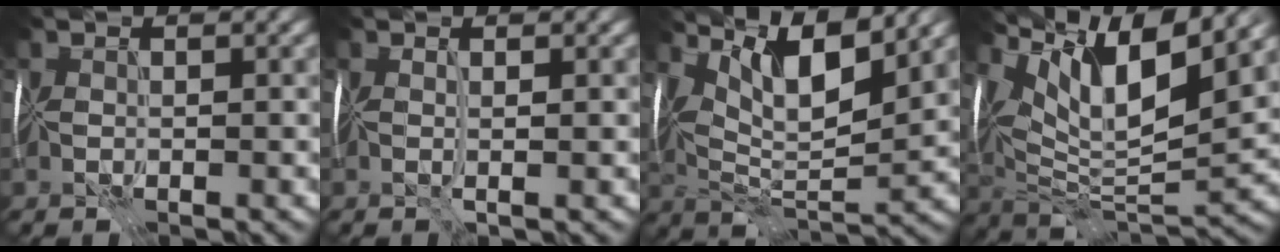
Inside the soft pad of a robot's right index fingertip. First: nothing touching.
{"total": 1.2, "force": [0.1, -0.2, 1.1], "torque": [-0.019, -0.004, -0.001]}
{"total": 9.0, "force": [4.9, 2.8, 7.0], "torque": [-0.123, 0.000, 0.087]}
{"total": 12.7, "force": [7.3, 3.8, 9.6], "torque": [-0.175, 0.014, 0.137]}